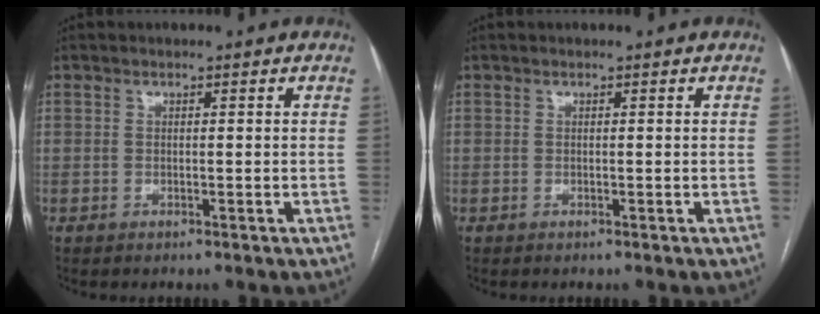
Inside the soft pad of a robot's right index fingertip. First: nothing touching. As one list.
[{"total": 0.0}]